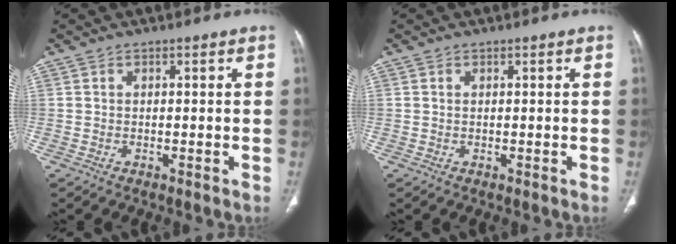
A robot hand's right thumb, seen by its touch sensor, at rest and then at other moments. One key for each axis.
{"total": 0.0}